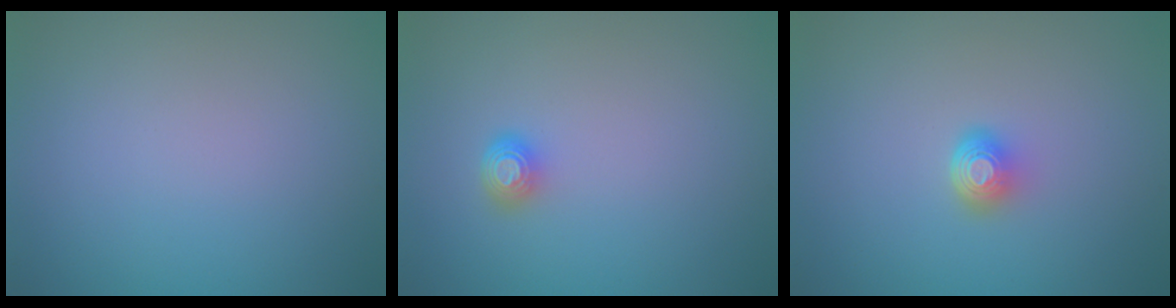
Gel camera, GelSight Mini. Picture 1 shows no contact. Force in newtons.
{"total": 1.7, "press": 1.2, "slide": 1.1}
{"total": 2.0, "press": 1.4, "slide": 1.4}